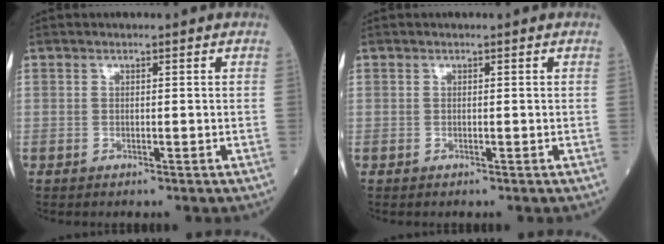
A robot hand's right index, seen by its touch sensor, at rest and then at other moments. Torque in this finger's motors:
{"motor_torque": [0.02, -0.01, 0.05, 0.00]}